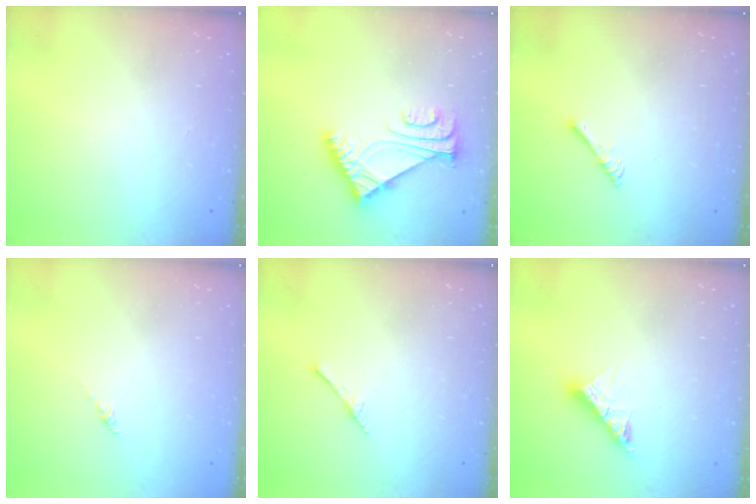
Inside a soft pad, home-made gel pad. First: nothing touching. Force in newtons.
{"total": 6.6, "press": 6.6, "slide": 1.0}
{"total": 2.4, "press": 2.4, "slide": 0.4}
{"total": 0.6, "press": 0.4, "slide": 0.4}
{"total": 2.9, "press": 2.9, "slide": 0.2}
{"total": 9.6, "press": 9.5, "slide": 0.9}